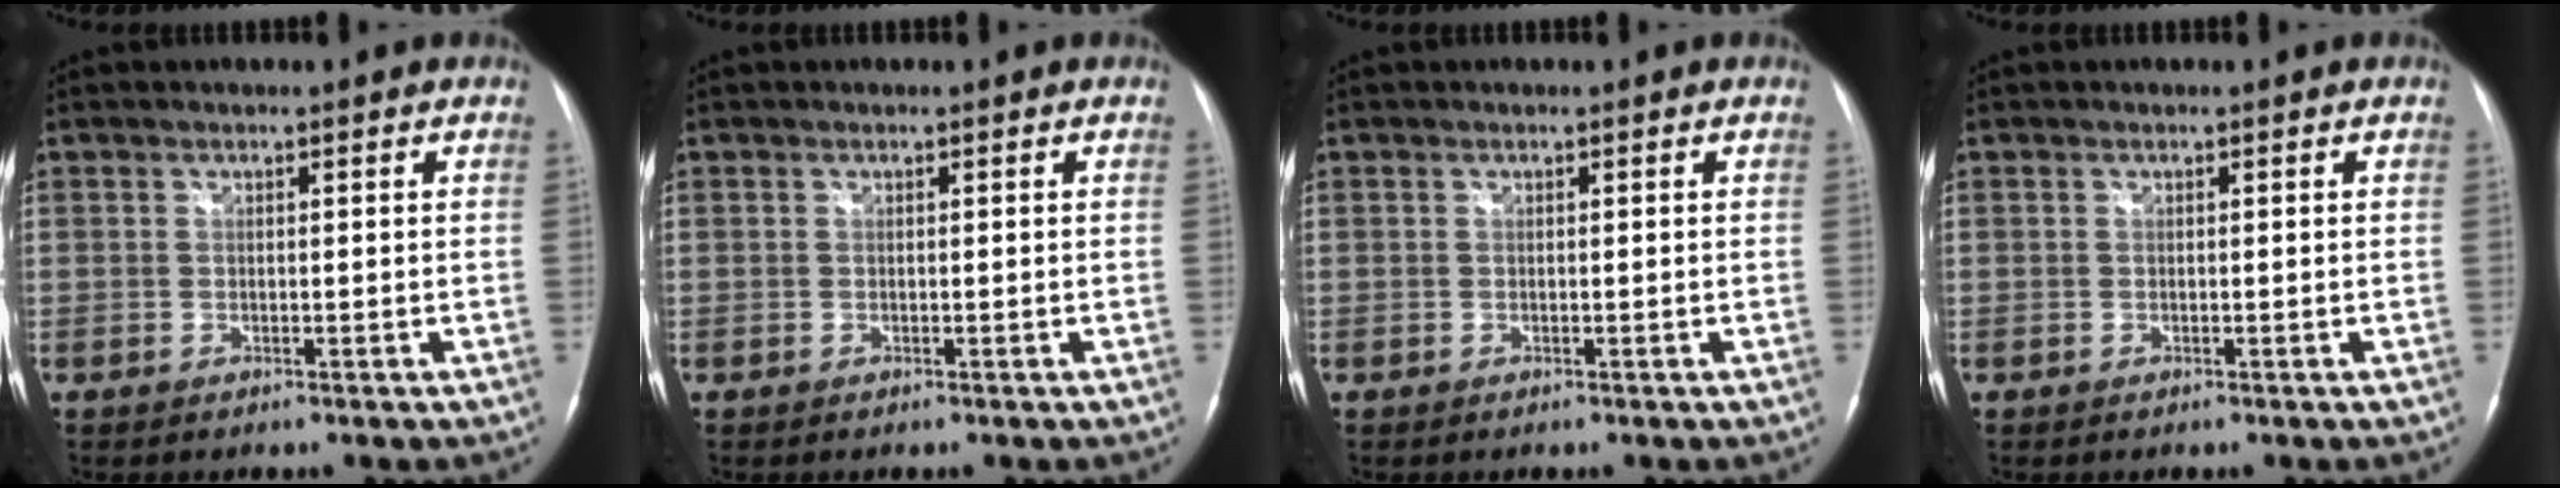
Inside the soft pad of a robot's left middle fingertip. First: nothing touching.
{"total": 0.0}
{"total": 0.0}
{"total": 0.0}